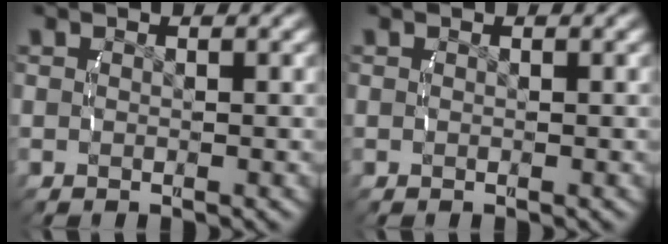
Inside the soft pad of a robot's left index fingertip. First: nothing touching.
{"total": 0.0}